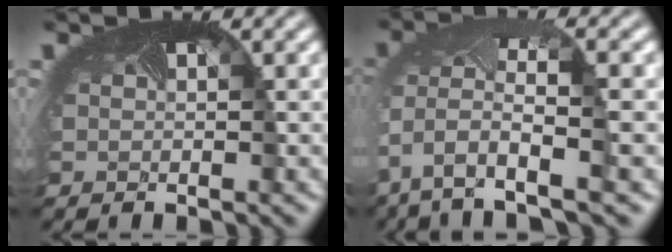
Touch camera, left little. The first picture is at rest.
{"total": 8.1, "force": [-3.1, 3.4, 6.7], "torque": [-0.160, -0.025, -0.051]}